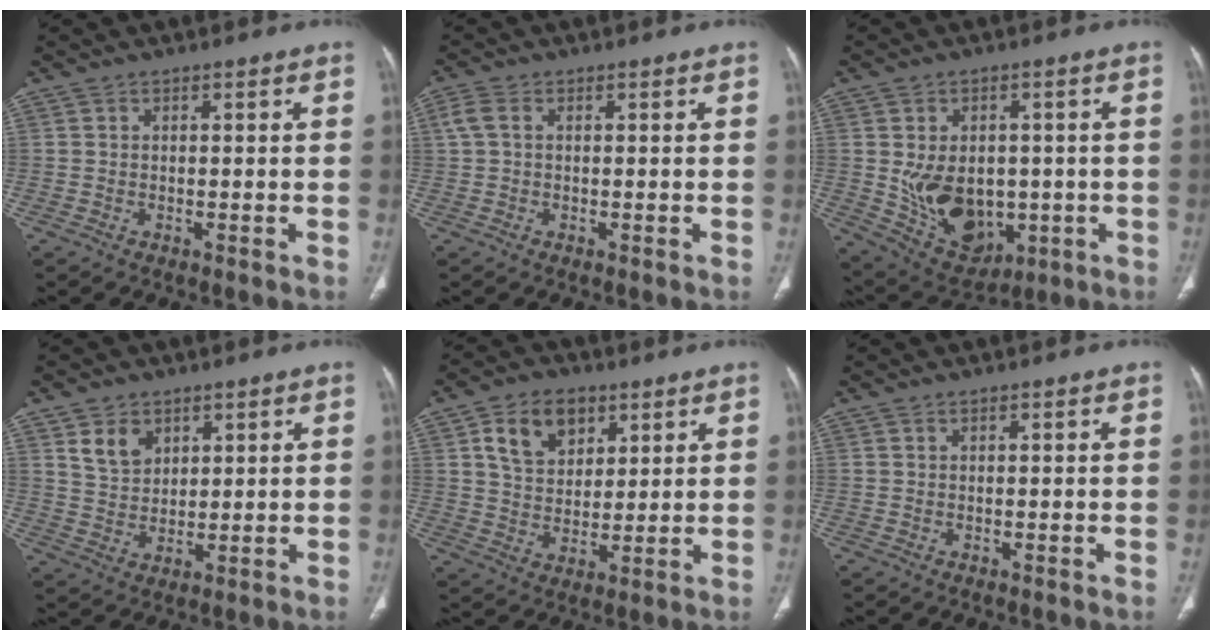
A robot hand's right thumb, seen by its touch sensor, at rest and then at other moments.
{"total": 2.5, "force": [0.3, 1.6, 1.9], "torque": [-0.052, 0.008, 0.003]}
{"total": 13.7, "force": [-1.3, 9.8, 9.5], "torque": [-0.120, -0.002, 0.012]}
{"total": 6.3, "force": [3.3, 4.5, 2.9], "torque": [-0.033, -0.021, 0.069]}
{"total": 10.6, "force": [4.9, 7.3, 5.9], "torque": [-0.073, -0.017, 0.091]}
{"total": 0.0}